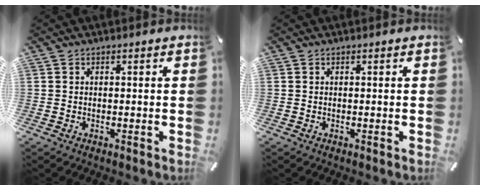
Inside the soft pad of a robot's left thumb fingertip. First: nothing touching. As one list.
[{"total": 0.0}]